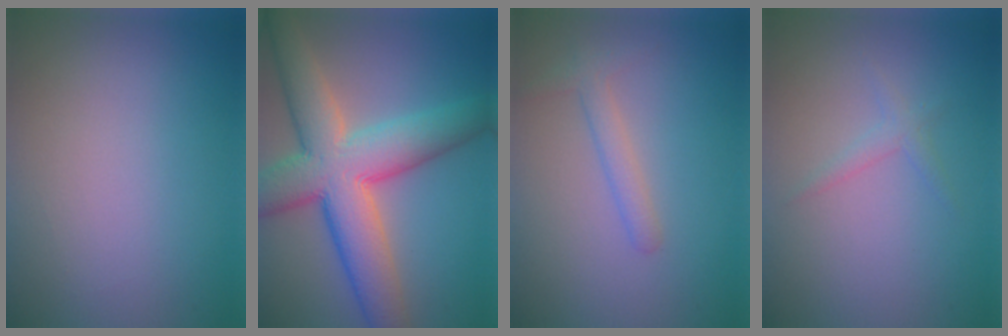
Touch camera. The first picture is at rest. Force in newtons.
{"total": 10.6, "press": 10.5, "slide": 0.6}
{"total": 1.8, "press": 1.8, "slide": 0.0}
{"total": 1.1, "press": 1.1, "slide": 0.0}